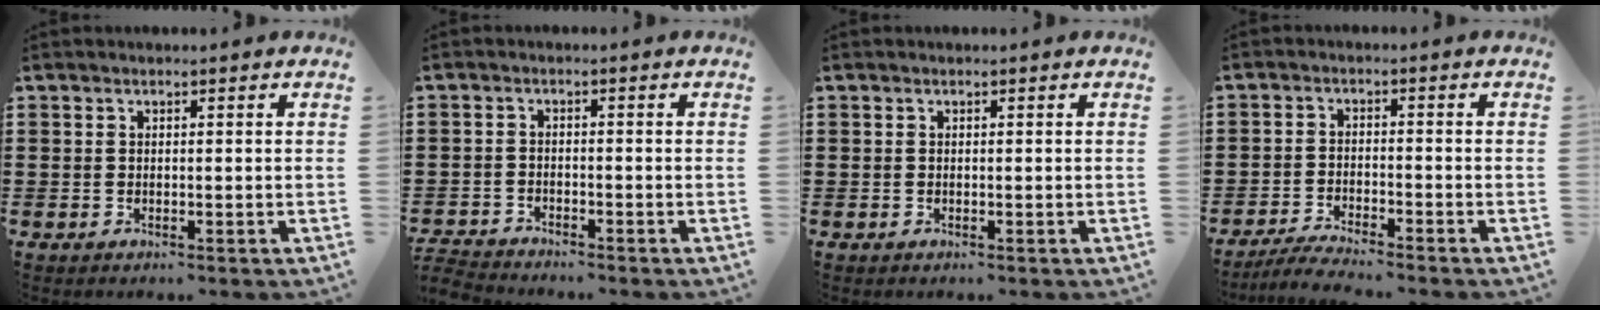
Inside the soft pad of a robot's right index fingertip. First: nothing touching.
{"total": 2.7, "force": [-2.7, 0.0, 0.0], "torque": [-0.013, -0.006, -0.060]}
{"total": 0.0}
{"total": 3.6, "force": [-3.5, -0.3, 0.9], "torque": [-0.023, -0.005, -0.071]}